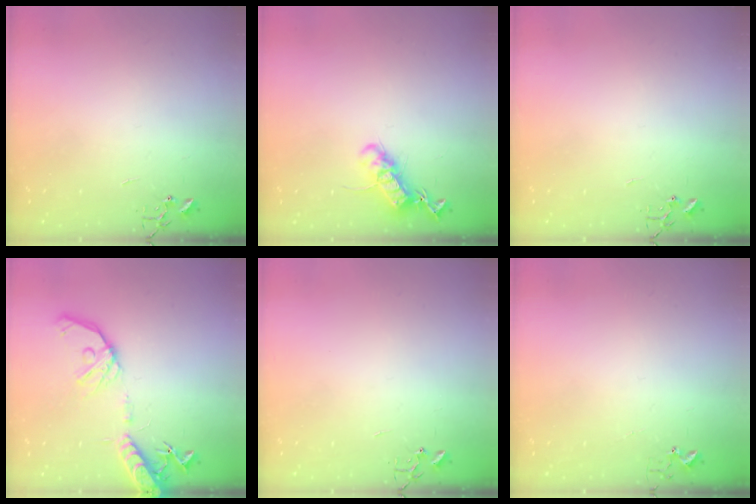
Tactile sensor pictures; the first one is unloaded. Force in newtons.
{"total": 13.0, "press": 13.0, "slide": 0.3}
{"total": 0.0}
{"total": 16.3, "press": 16.0, "slide": 3.2}
{"total": 0.0}
{"total": 3.7, "press": 3.6, "slide": 0.5}